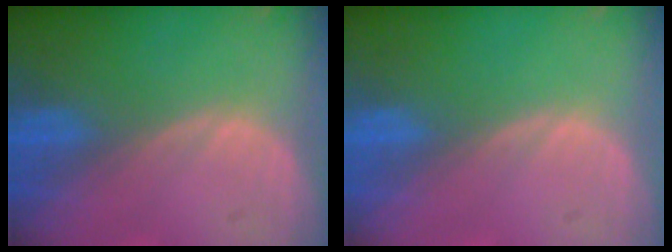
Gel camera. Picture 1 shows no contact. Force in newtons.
{"total": 0.0}